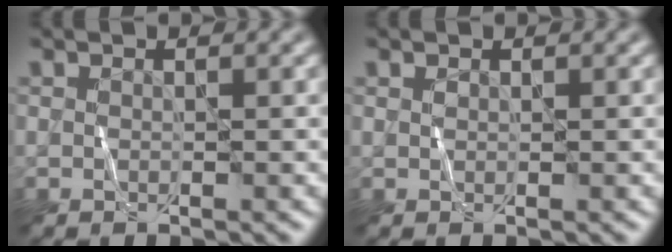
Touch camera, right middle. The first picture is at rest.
{"total": 0.0}